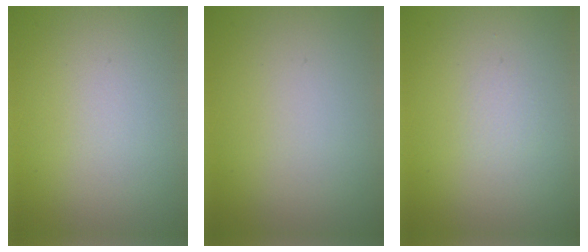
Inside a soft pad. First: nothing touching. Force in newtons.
{"total": 0.0}
{"total": 0.5, "press": 0.5, "slide": 0.1}